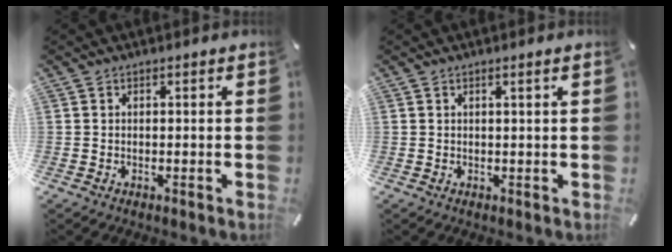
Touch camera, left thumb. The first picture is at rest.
{"total": 1.1, "force": [0.5, -0.1, 1.0], "torque": [-0.018, -0.002, 0.008]}